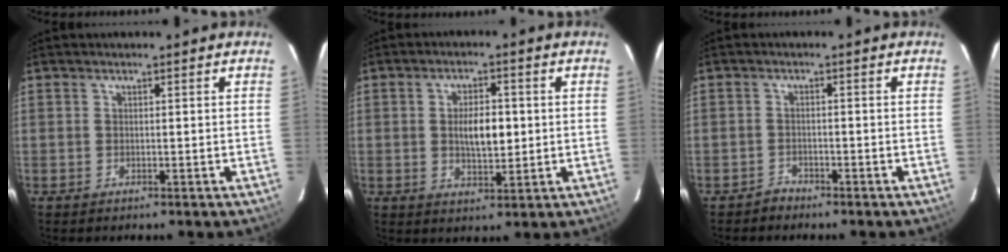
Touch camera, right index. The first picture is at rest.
{"total": 6.6, "force": [0.2, 3.1, 5.9], "torque": [-0.103, 0.002, 0.008]}
{"total": 1.7, "force": [-1.5, 0.8, -0.2], "torque": [0.003, 0.007, -0.028]}